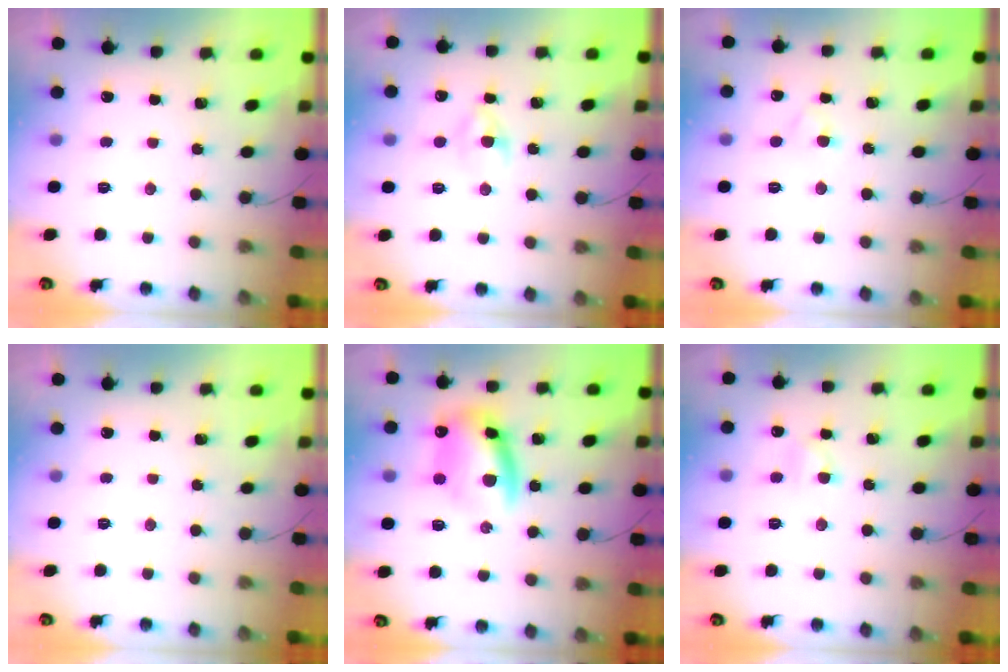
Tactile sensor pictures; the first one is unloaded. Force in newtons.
{"total": 2.4, "press": 2.1, "slide": 1.2}
{"total": 2.5, "press": 2.3, "slide": 1.0}
{"total": 0.0}
{"total": 12.2, "press": 11.9, "slide": 2.6}
{"total": 4.7, "press": 4.5, "slide": 1.2}